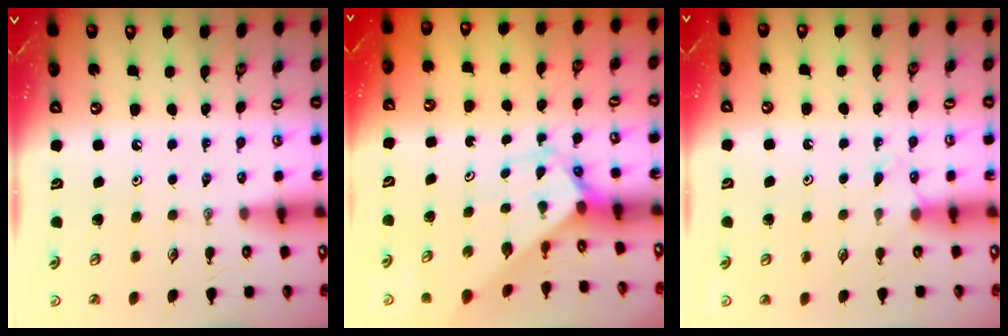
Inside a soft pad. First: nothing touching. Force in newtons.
{"total": 2.5, "press": 2.5, "slide": 0.2}
{"total": 5.3, "press": 5.3, "slide": 0.5}